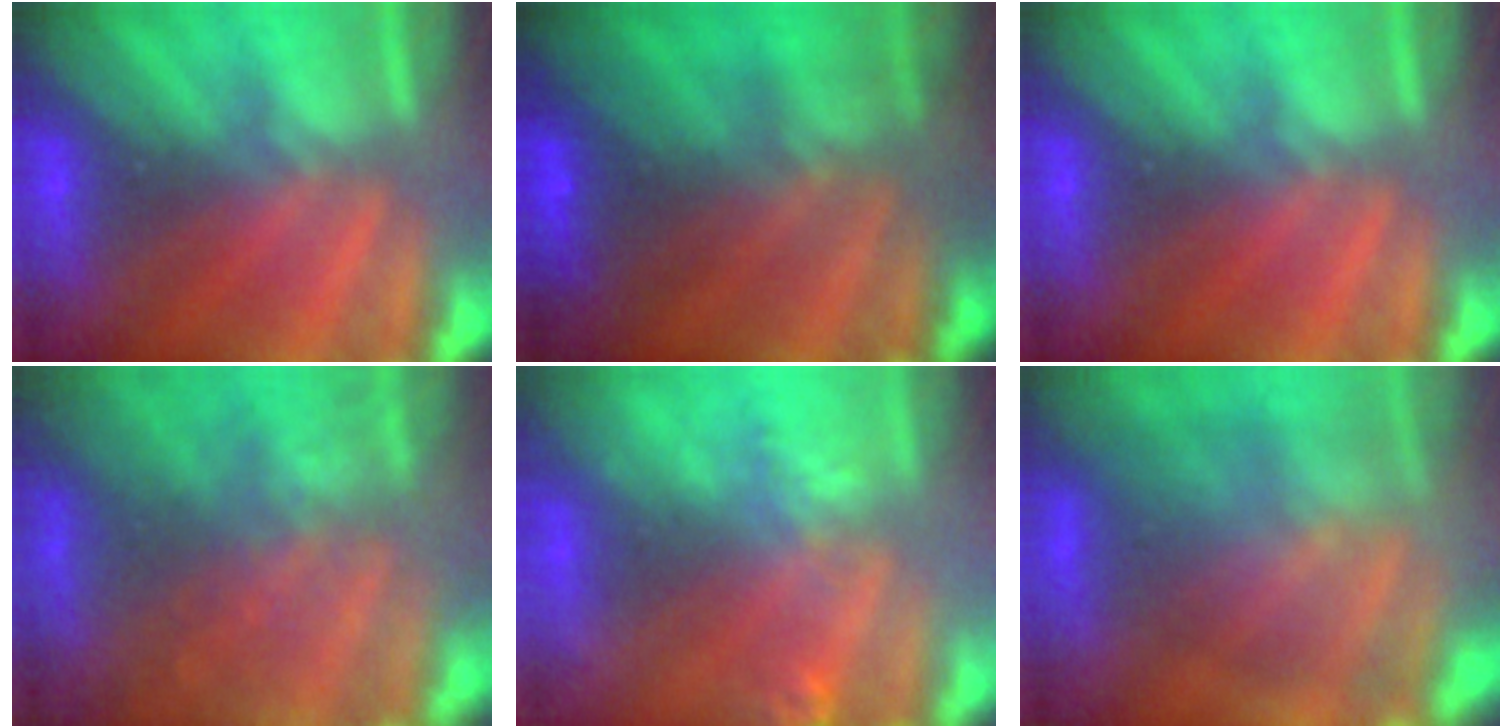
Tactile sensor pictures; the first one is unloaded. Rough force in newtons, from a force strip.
{"total": 5.6}
{"total": 0.0}
{"total": 9.7}
{"total": 2.4}
{"total": 9.4}